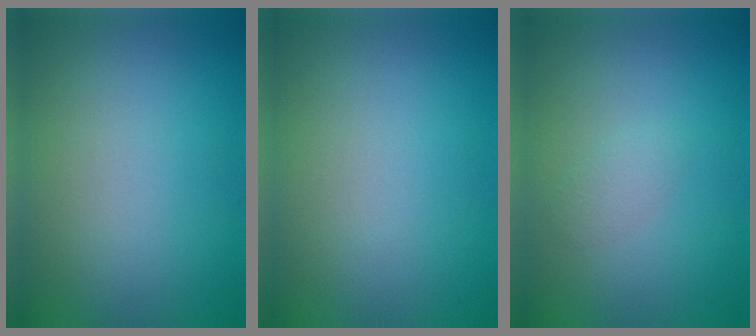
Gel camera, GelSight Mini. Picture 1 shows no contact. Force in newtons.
{"total": 0.0}
{"total": 1.0, "press": 1.0, "slide": 0.1}